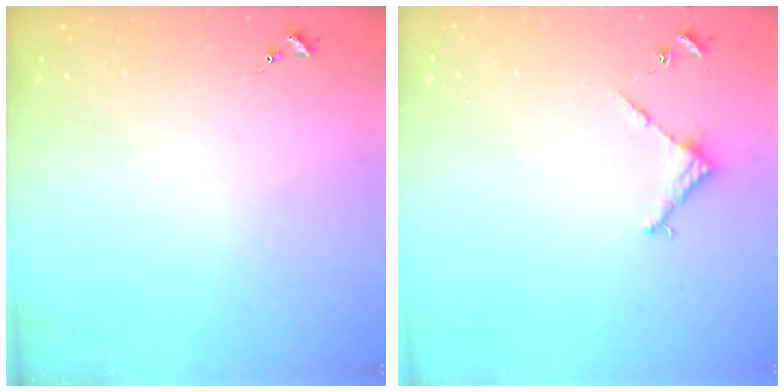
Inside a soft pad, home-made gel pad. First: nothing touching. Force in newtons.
{"total": 2.9, "press": 2.8, "slide": 0.2}